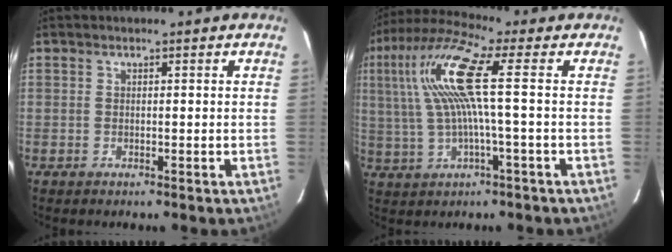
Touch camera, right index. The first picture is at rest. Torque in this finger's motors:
{"motor_torque": [1.66, 0.45, 0.80, 0.21]}